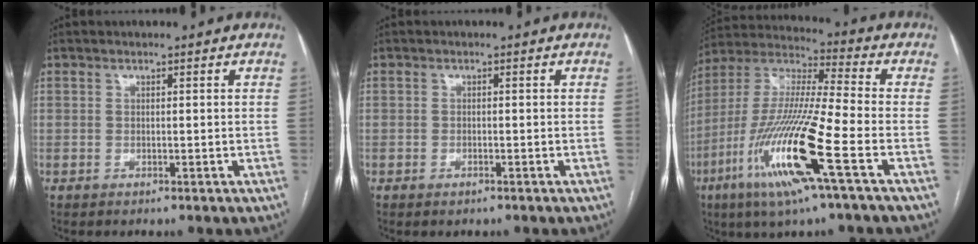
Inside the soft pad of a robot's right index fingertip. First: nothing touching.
{"total": 0.8, "force": [-0.6, 0.3, 0.5], "torque": [-0.010, -0.001, -0.005]}
{"total": 18.7, "force": [-7.6, 0.5, 17.0], "torque": [-0.366, -0.026, -0.149]}